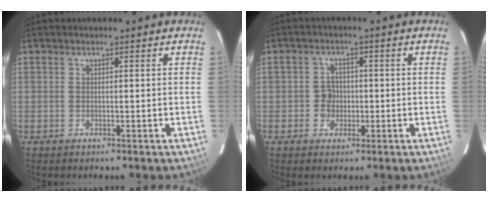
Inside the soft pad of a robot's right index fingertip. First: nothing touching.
{"total": 2.9, "force": [-0.6, 2.7, 1.1], "torque": [-0.013, 0.007, -0.009]}